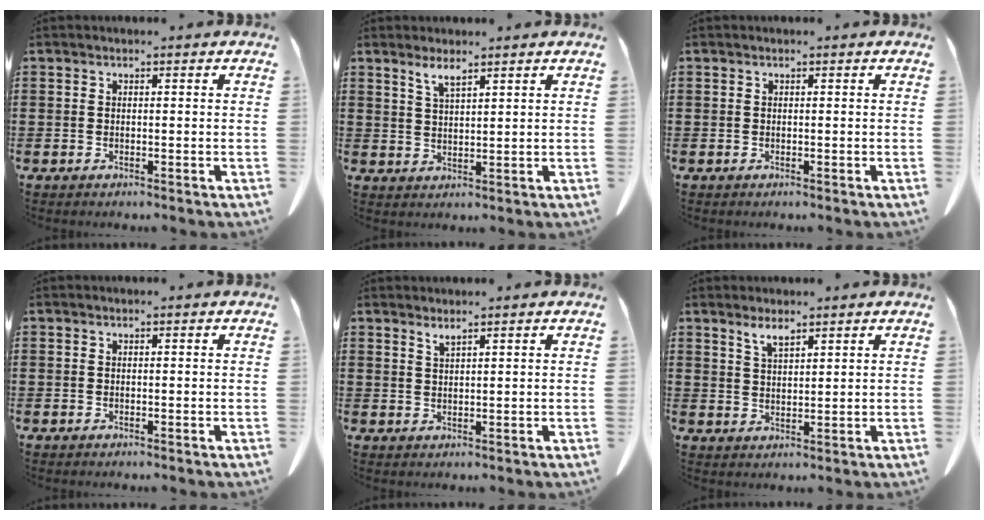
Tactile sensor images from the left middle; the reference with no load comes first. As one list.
[{"total": 2.8, "force": [2.3, 0.3, 1.6], "torque": [-0.037, -0.001, 0.042]}, {"total": 0.0}, {"total": 0.0}, {"total": 1.7, "force": [1.5, -0.1, 0.8], "torque": [-0.018, -0.003, 0.029]}, {"total": 2.8, "force": [2.3, 0.5, 1.5], "torque": [-0.035, -0.001, 0.044]}]